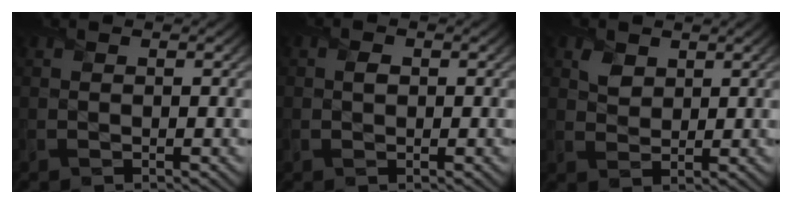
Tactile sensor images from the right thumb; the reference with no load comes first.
{"total": 1.2, "force": [0.0, 1.0, 0.6], "torque": [-0.012, -0.004, -0.003]}
{"total": 2.6, "force": [1.4, 1.9, 1.0], "torque": [-0.027, -0.006, 0.027]}